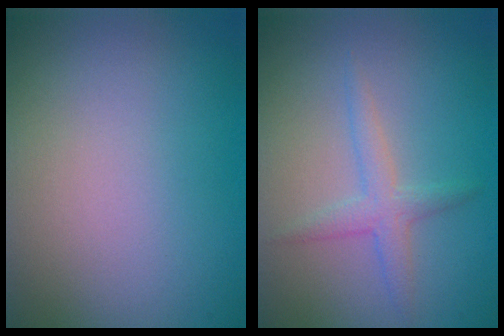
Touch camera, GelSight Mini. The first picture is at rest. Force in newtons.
{"total": 2.0, "press": 2.0, "slide": 0.1}